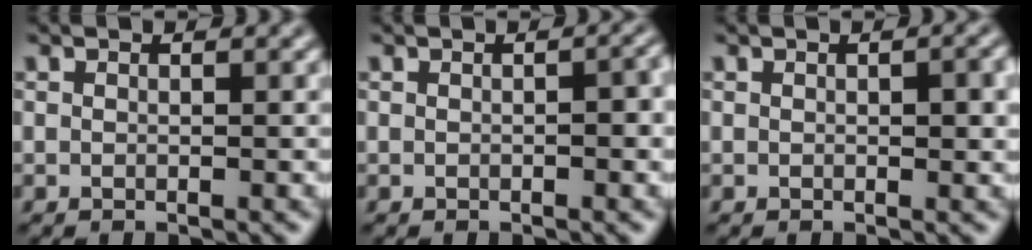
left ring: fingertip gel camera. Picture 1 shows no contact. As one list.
[{"total": 1.7, "force": [-0.2, 0.5, 1.6], "torque": [-0.021, 0.004, 0.000]}, {"total": 2.0, "force": [0.2, 0.8, 1.8], "torque": [-0.023, 0.001, 0.003]}]